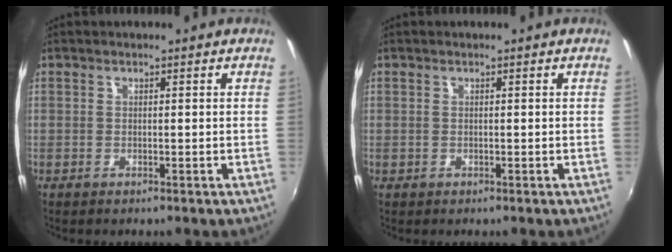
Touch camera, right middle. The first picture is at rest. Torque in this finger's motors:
{"motor_torque": [-0.24, -0.11, -0.02, 0.01]}